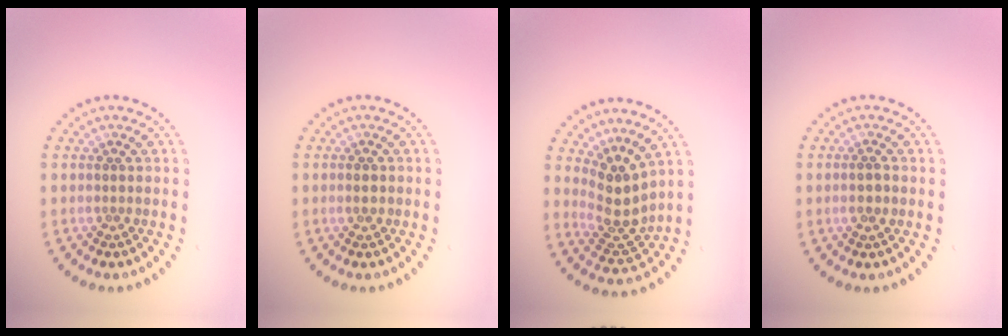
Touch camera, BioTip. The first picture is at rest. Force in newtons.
{"total": 1.2, "press": 1.2, "slide": 0.0}
{"total": 3.7, "press": 3.0, "slide": 2.3}
{"total": 0.9, "press": 0.9, "slide": 0.2}